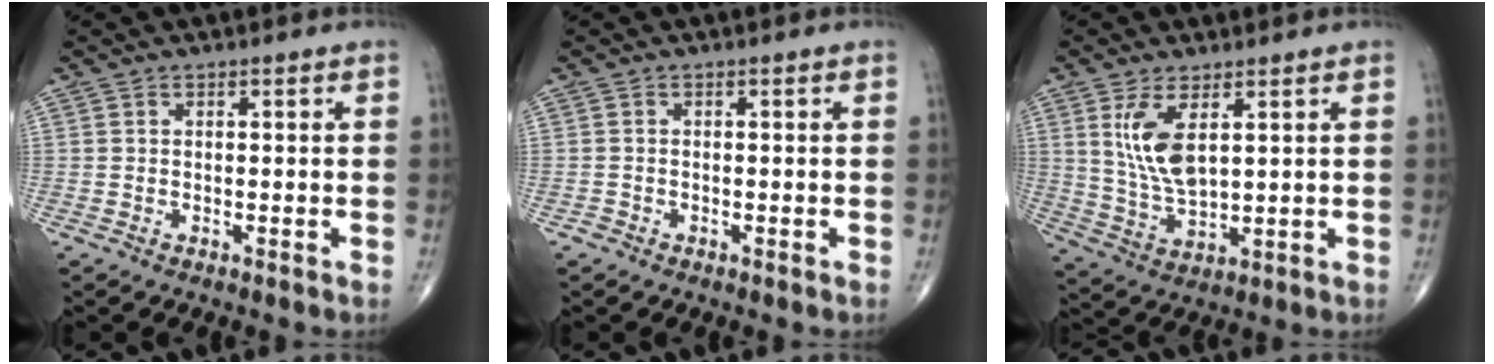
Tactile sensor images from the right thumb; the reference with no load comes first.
{"total": 0.7, "force": [-0.5, 0.5, 0.0], "torque": [0.002, 0.003, -0.015]}
{"total": 8.9, "force": [3.1, 3.8, 7.4], "torque": [-0.145, -0.021, 0.073]}